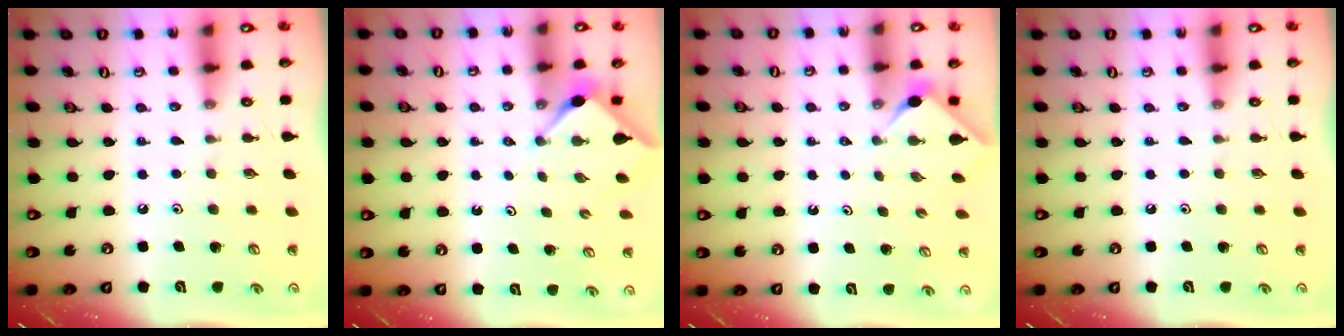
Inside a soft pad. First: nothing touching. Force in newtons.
{"total": 2.9, "press": 2.9, "slide": 0.4}
{"total": 2.7, "press": 2.6, "slide": 0.4}
{"total": 0.0}